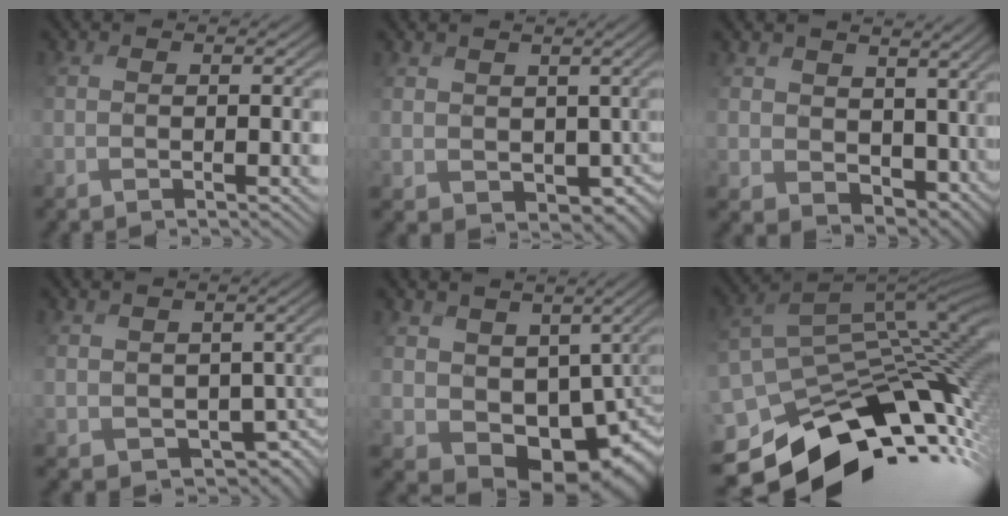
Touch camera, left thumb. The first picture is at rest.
{"total": 3.1, "force": [0.7, 3.0, 0.4], "torque": [-0.027, -0.027, 0.027]}
{"total": 5.4, "force": [2.5, 4.5, 1.8], "torque": [-0.066, -0.017, 0.059]}
{"total": 3.3, "force": [-0.2, 3.2, 0.6], "torque": [-0.027, -0.027, 0.011]}
{"total": 8.1, "force": [0.0, 6.8, 4.5], "torque": [-0.089, -0.043, 0.026]}
{"total": 12.7, "force": [-7.1, 8.2, 6.6], "torque": [-0.125, -0.013, -0.106]}